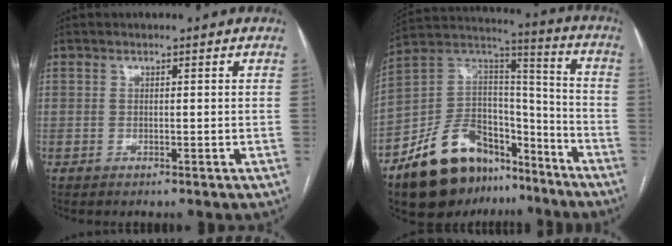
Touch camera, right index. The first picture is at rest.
{"total": 20.0, "force": [-13.9, 10.7, 9.7], "torque": [-0.176, 0.053, -0.233]}